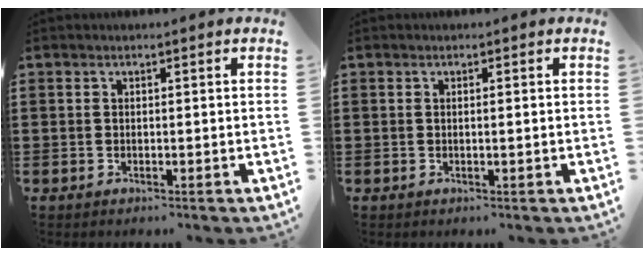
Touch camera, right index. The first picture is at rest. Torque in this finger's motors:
{"motor_torque": [0.40, 0.52, -0.01, -0.01]}